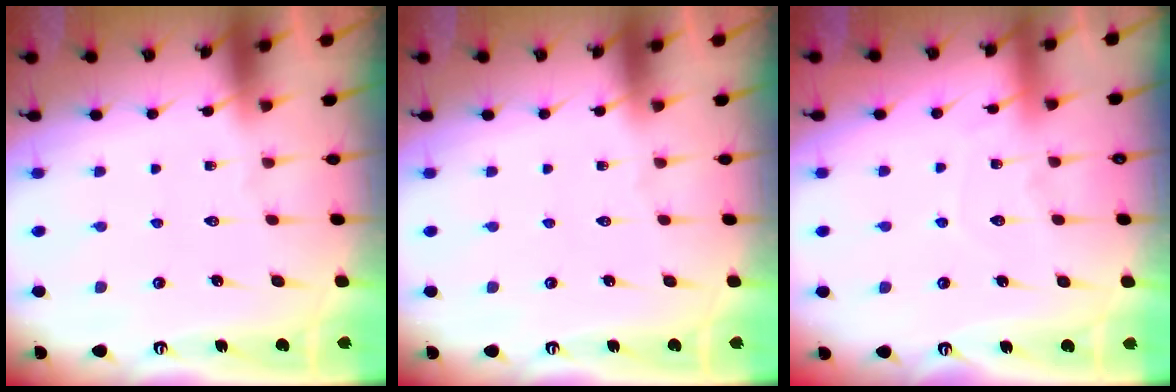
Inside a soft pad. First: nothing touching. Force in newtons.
{"total": 0.0}
{"total": 6.2, "press": 6.1, "slide": 0.7}